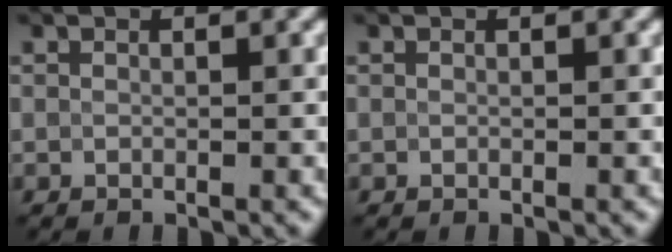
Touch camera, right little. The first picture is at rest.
{"total": 0.0}